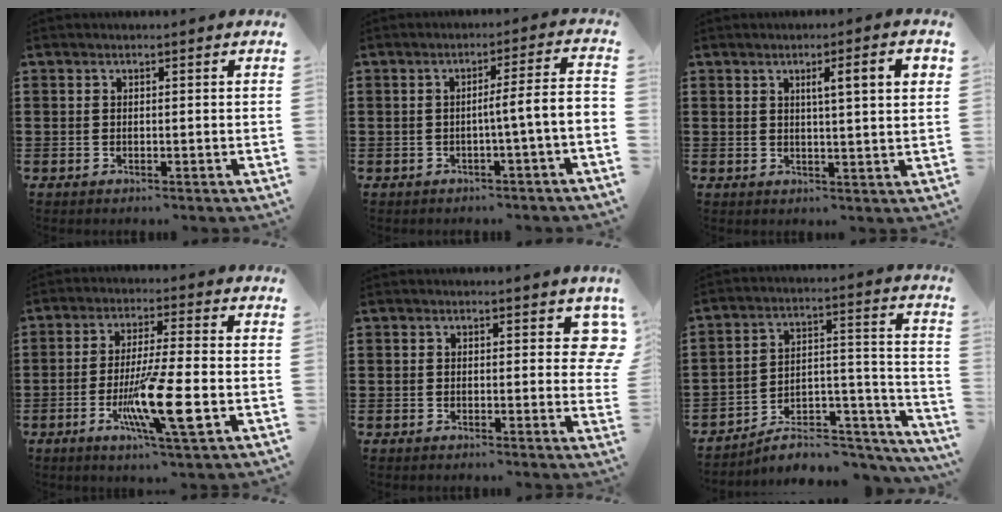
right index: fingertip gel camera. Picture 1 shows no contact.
{"total": 5.0, "force": [-1.4, -0.4, 4.8], "torque": [-0.086, -0.003, -0.028]}
{"total": 5.0, "force": [1.5, 0.3, 4.7], "torque": [-0.084, -0.005, 0.018]}
{"total": 11.9, "force": [-3.7, 1.4, 11.2], "torque": [-0.213, -0.015, -0.066]}
{"total": 3.7, "force": [1.5, 2.1, 2.6], "torque": [-0.018, -0.004, 0.019]}
{"total": 6.7, "force": [-5.4, 2.5, 3.0], "torque": [-0.044, 0.009, -0.100]}